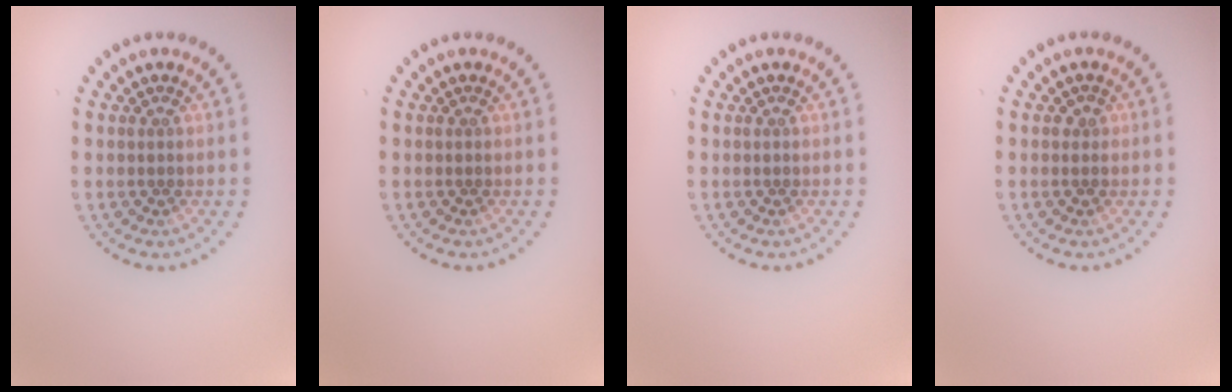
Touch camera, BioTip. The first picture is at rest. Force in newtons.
{"total": 0.0}
{"total": 0.0}
{"total": 0.8, "press": 0.8, "slide": 0.2}